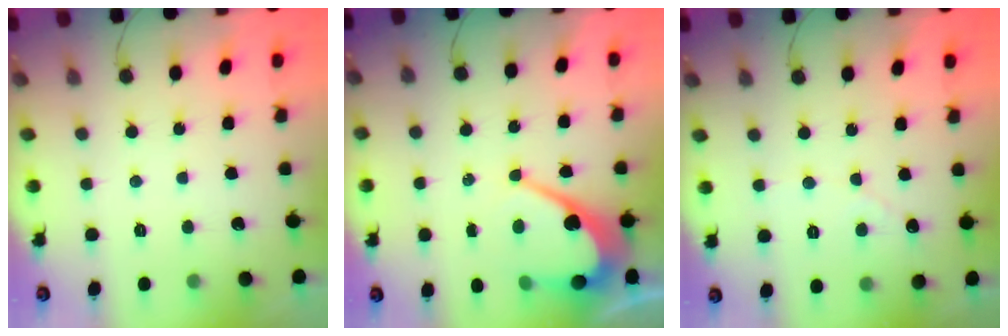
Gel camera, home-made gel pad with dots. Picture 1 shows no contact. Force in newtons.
{"total": 10.9, "press": 10.9, "slide": 1.0}
{"total": 3.0, "press": 2.9, "slide": 0.3}